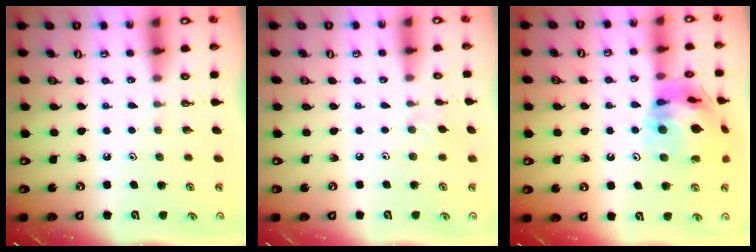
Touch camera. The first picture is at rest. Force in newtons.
{"total": 4.3, "press": 4.2, "slide": 0.8}
{"total": 20.3, "press": 20.2, "slide": 2.6}